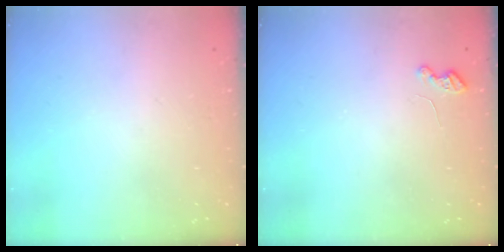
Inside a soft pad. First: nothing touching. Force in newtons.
{"total": 4.2, "press": 4.1, "slide": 0.7}